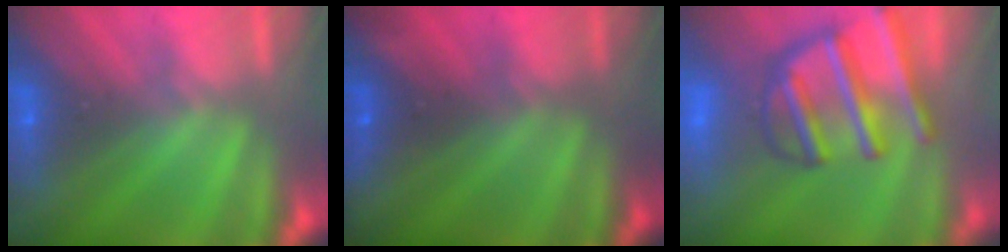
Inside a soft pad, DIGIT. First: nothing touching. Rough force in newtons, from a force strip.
{"total": 2.4}
{"total": 6.5}